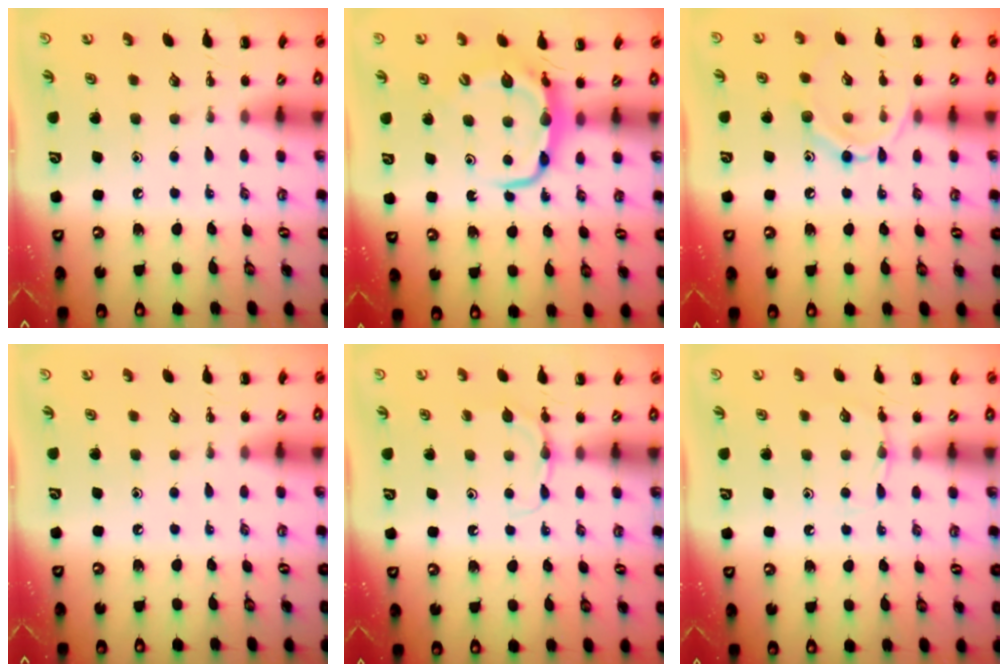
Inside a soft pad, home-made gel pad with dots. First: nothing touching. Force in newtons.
{"total": 7.4, "press": 7.3, "slide": 1.2}
{"total": 9.5, "press": 9.5, "slide": 0.6}
{"total": 0.0}
{"total": 5.1, "press": 4.9, "slide": 1.6}
{"total": 4.6, "press": 4.3, "slide": 1.7}